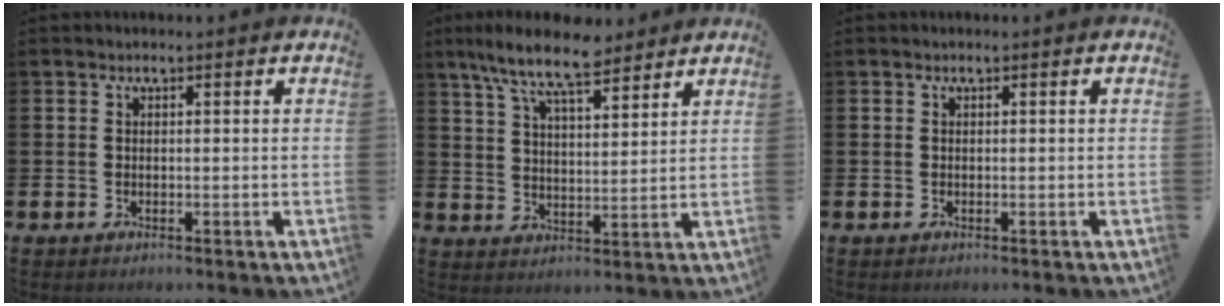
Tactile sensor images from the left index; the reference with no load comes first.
{"total": 9.3, "force": [8.1, 1.9, 4.2], "torque": [-0.102, -0.027, 0.148]}
{"total": 0.0}